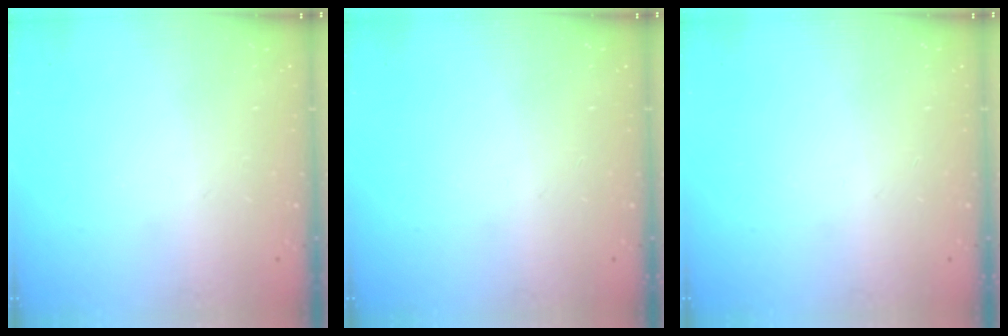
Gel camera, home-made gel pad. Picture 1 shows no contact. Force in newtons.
{"total": 0.0}
{"total": 0.0}